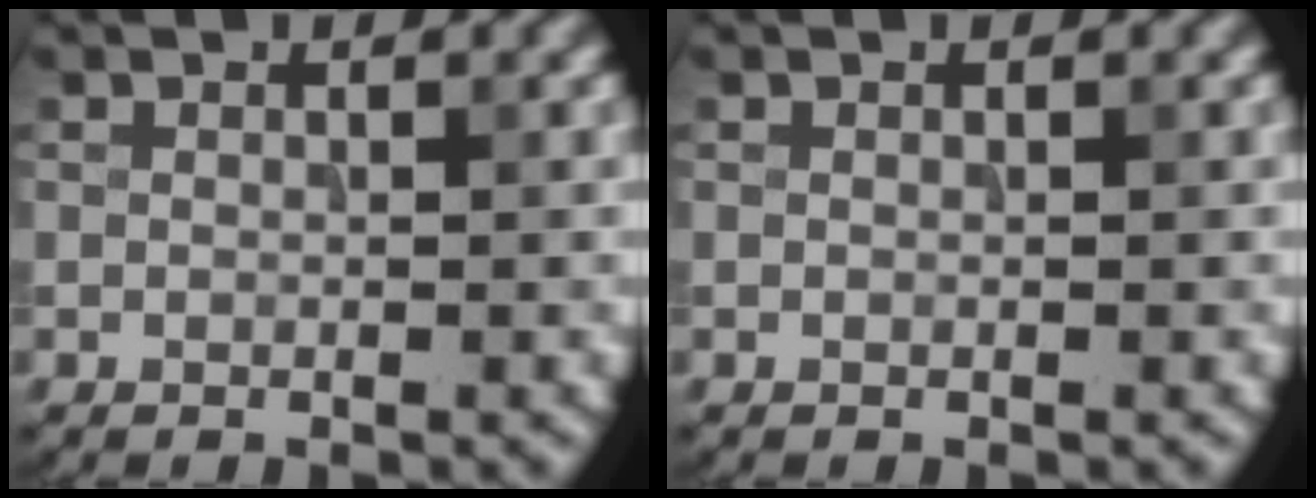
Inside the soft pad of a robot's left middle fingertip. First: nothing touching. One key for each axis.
{"total": 0.0}